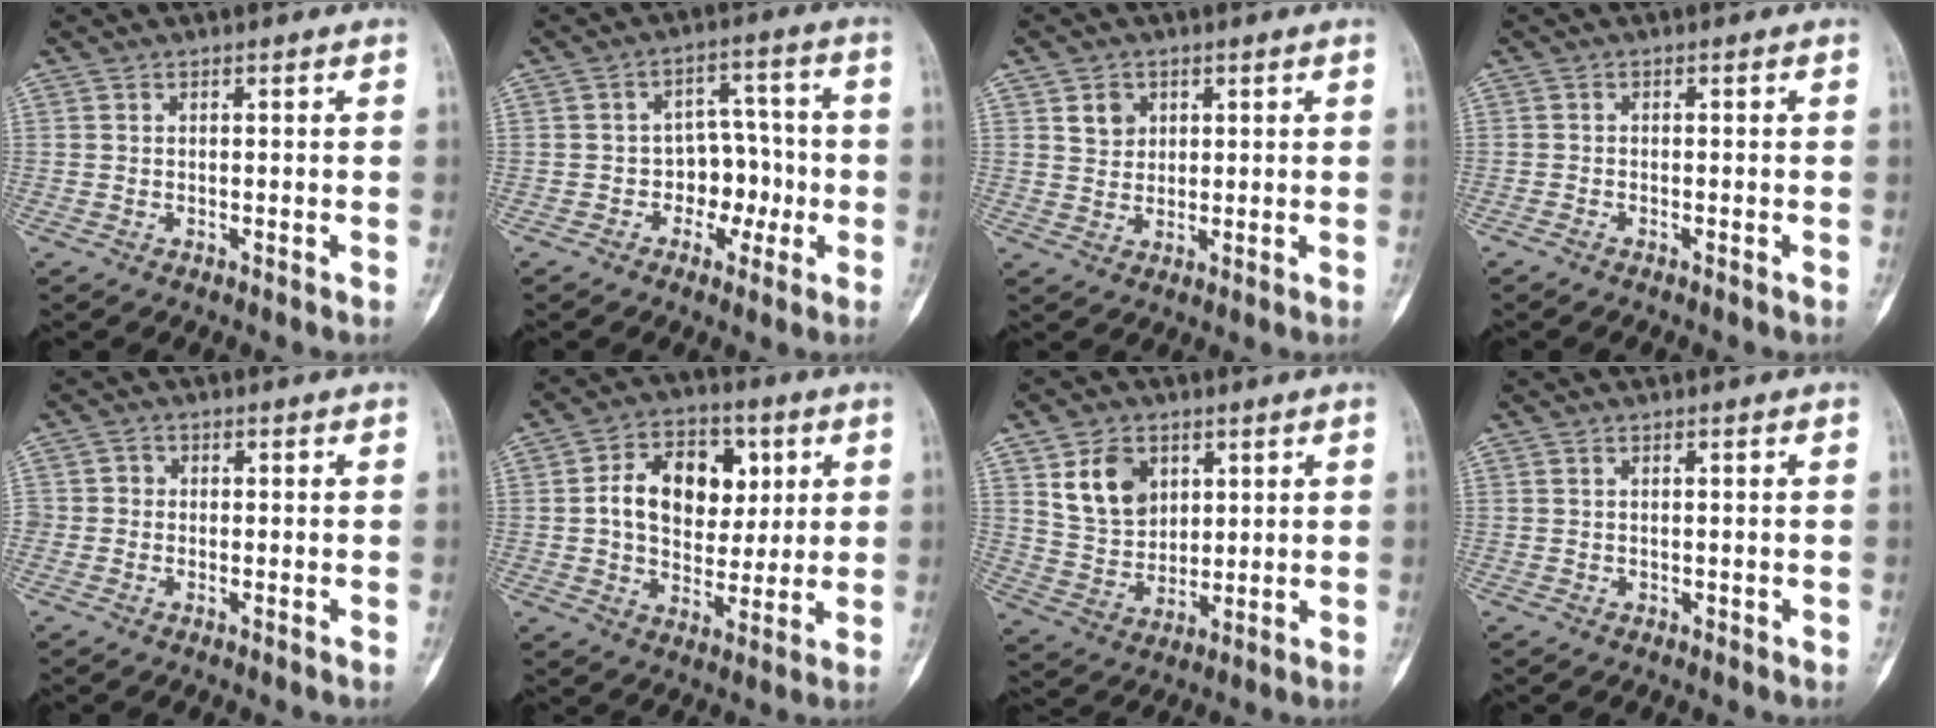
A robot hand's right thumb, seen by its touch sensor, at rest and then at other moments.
{"total": 7.4, "force": [-2.0, 5.7, 4.3], "torque": [-0.019, 0.038, -0.035]}
{"total": 3.8, "force": [1.6, 3.2, 1.4], "torque": [-0.006, -0.010, 0.030]}
{"total": 0.7, "force": [-0.6, 0.1, 0.2], "torque": [-0.005, -0.001, -0.017]}
{"total": 2.1, "force": [-0.3, 2.0, 0.6], "torque": [0.007, 0.008, -0.011]}
{"total": 14.8, "force": [3.1, 10.5, 10.0], "torque": [-0.118, 0.005, 0.049]}
{"total": 11.2, "force": [3.7, 9.1, 5.5], "torque": [-0.055, -0.014, 0.075]}
{"total": 0.0}